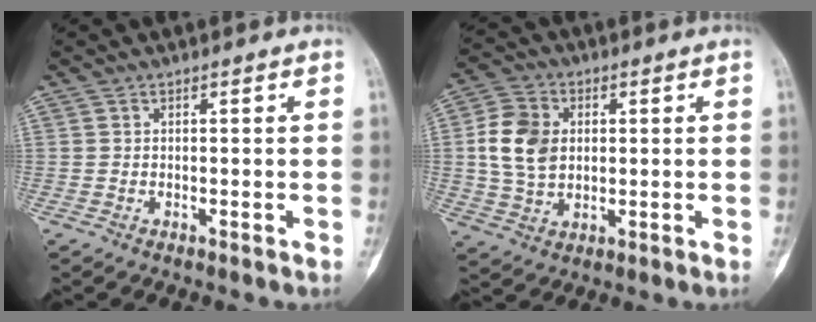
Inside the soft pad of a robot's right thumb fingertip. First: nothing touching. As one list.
[{"total": 10.2, "force": [1.1, 7.8, 6.6], "torque": [-0.106, 0.003, 0.021]}]